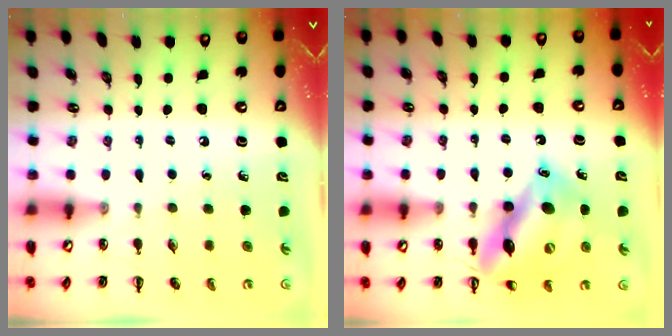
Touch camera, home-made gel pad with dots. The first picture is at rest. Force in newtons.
{"total": 15.2, "press": 14.8, "slide": 3.3}